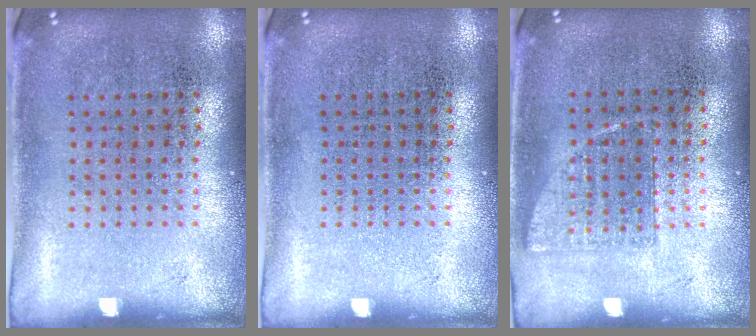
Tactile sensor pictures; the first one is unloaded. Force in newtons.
{"total": 0.0}
{"total": 0.7, "press": 0.7, "slide": 0.2}